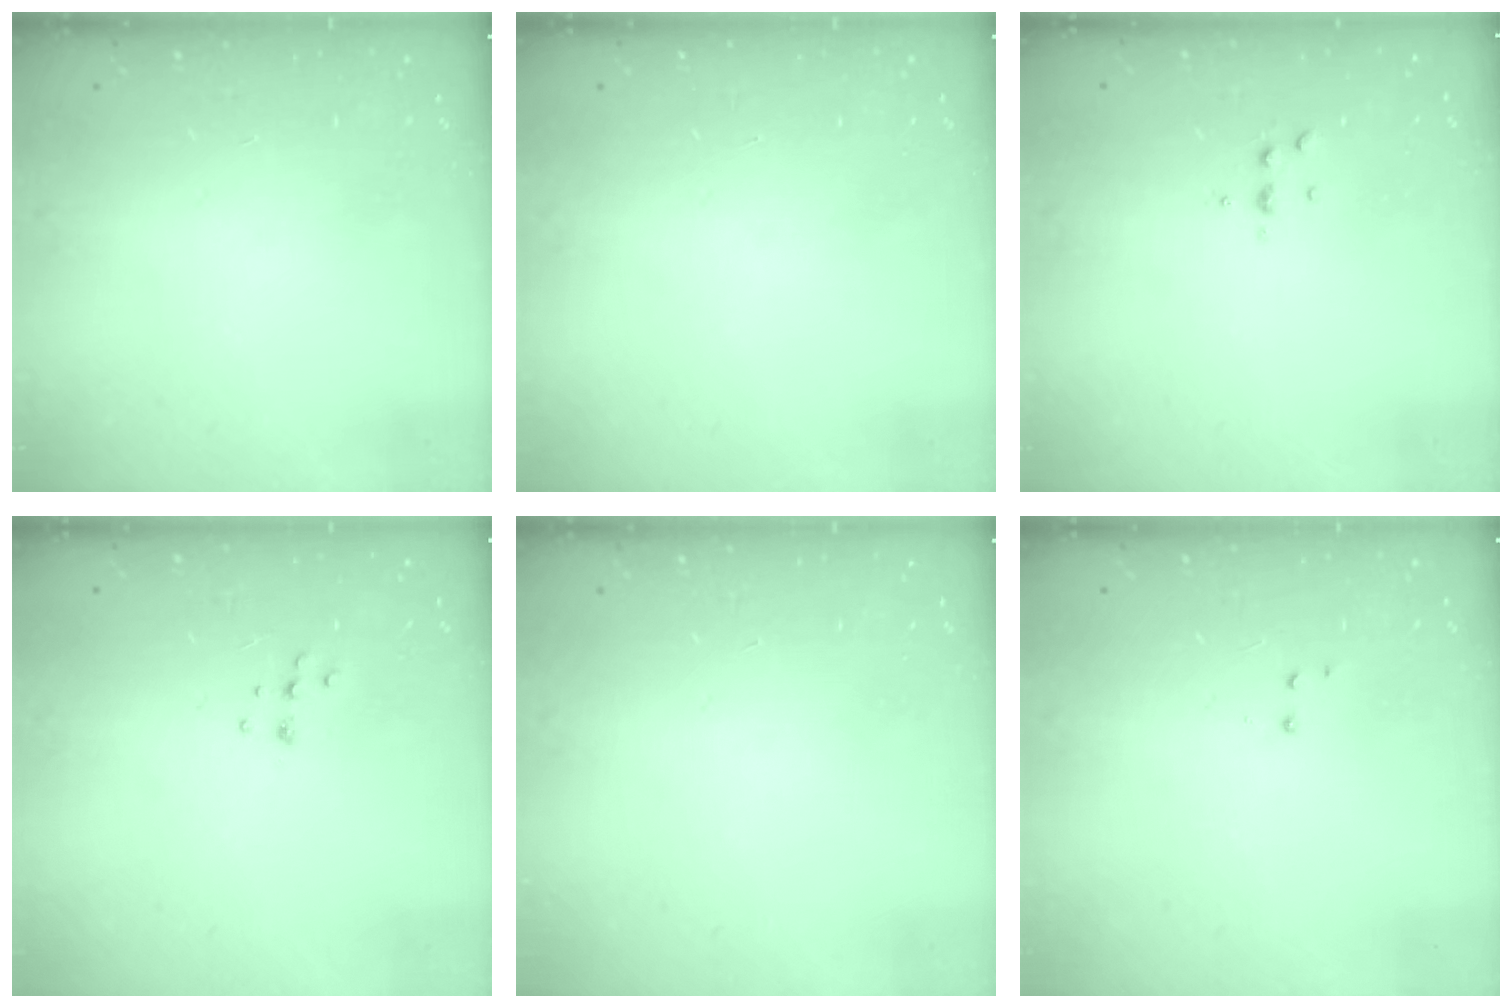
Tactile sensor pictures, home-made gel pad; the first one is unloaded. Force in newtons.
{"total": 0.0}
{"total": 3.6, "press": 3.6, "slide": 0.4}
{"total": 5.6, "press": 5.6, "slide": 0.6}
{"total": 0.0}
{"total": 3.0, "press": 2.9, "slide": 0.7}